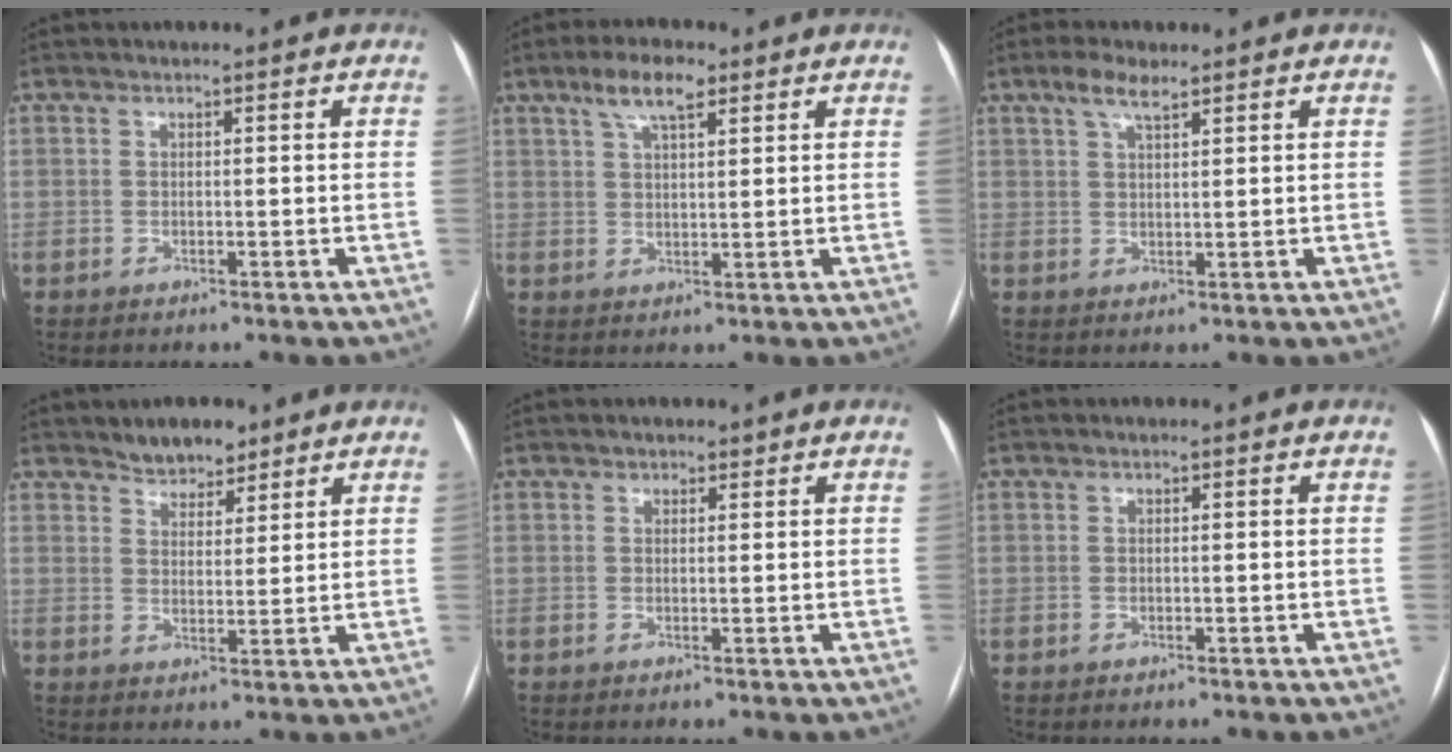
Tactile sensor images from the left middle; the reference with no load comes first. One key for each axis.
{"total": 5.7, "fx": 3.6, "fy": 1.6, "fz": 4.2, "tx": -0.083, "ty": 0.015, "tz": 0.065}
{"total": 3.7, "fx": 2.6, "fy": 0.8, "fz": 2.6, "tx": -0.054, "ty": 0.011, "tz": 0.051}
{"total": 4.7, "fx": 4.0, "fy": 2.1, "fz": 1.4, "tx": -0.021, "ty": 0.004, "tz": 0.070}
{"total": 0.8, "fx": 0.6, "fy": 0.6, "fz": 0.0, "tx": 0.005, "ty": -0.003, "tz": 0.006}
{"total": 0.0}